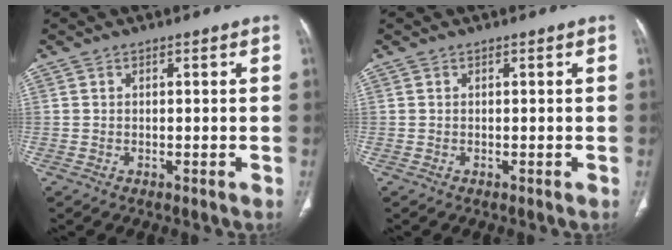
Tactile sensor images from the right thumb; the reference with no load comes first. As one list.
[{"total": 0.0}]